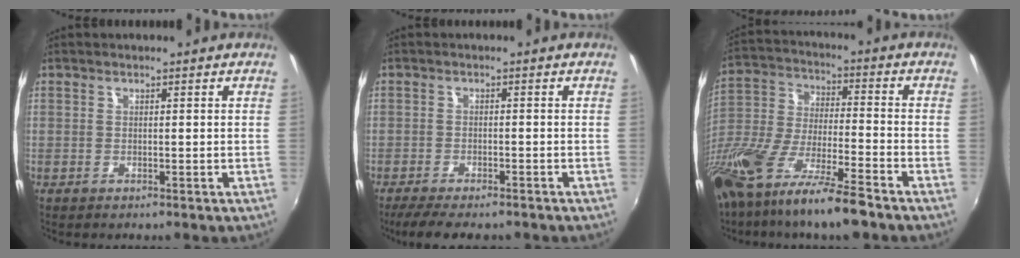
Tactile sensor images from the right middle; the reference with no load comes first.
{"total": 8.0, "force": [-6.5, 2.0, 4.2], "torque": [-0.096, -0.025, -0.105]}
{"total": 22.0, "force": [-15.2, 4.7, 15.3], "torque": [-0.305, -0.051, -0.279]}